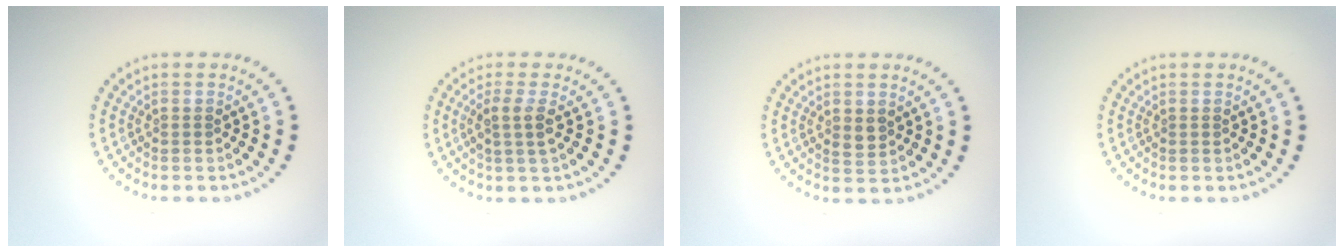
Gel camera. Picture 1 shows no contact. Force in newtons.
{"total": 2.0, "press": 1.7, "slide": 1.0}
{"total": 1.4, "press": 1.4, "slide": 0.3}
{"total": 0.0}